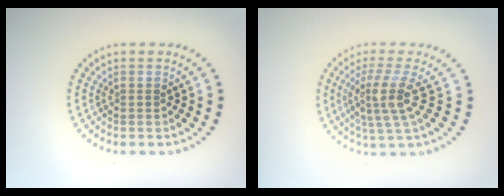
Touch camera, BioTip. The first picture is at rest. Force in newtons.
{"total": 3.8, "press": 2.8, "slide": 2.6}